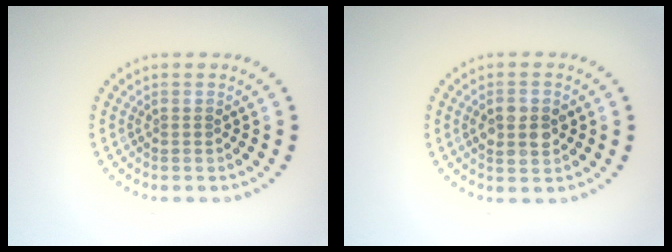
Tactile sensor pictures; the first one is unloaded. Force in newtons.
{"total": 3.6, "press": 3.6, "slide": 0.1}